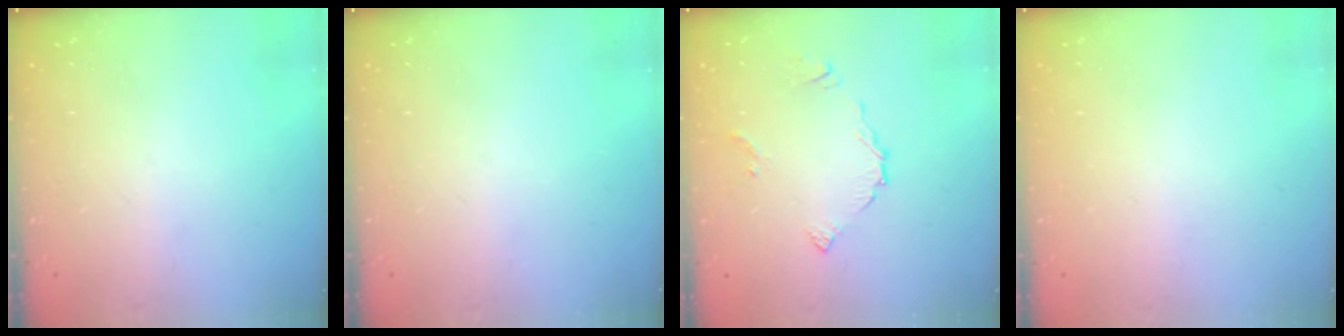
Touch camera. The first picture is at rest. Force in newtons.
{"total": 0.0}
{"total": 5.8, "press": 5.7, "slide": 0.5}
{"total": 1.8, "press": 1.8, "slide": 0.1}